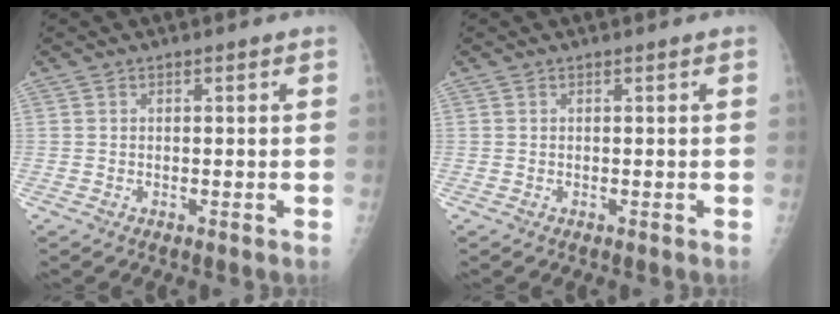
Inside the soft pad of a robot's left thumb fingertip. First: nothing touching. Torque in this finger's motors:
{"motor_torque": [0.00, 0.00, -0.01, -0.01, 0.00]}